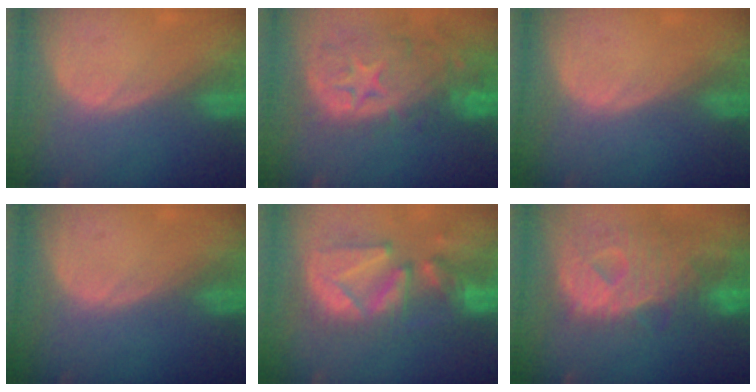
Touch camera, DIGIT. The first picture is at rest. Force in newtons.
{"total": 13.9, "press": 11.4, "slide": 8.1}
{"total": 0.0}
{"total": 0.0}
{"total": 11.8, "press": 11.0, "slide": 4.5}
{"total": 12.8, "press": 11.0, "slide": 6.7}